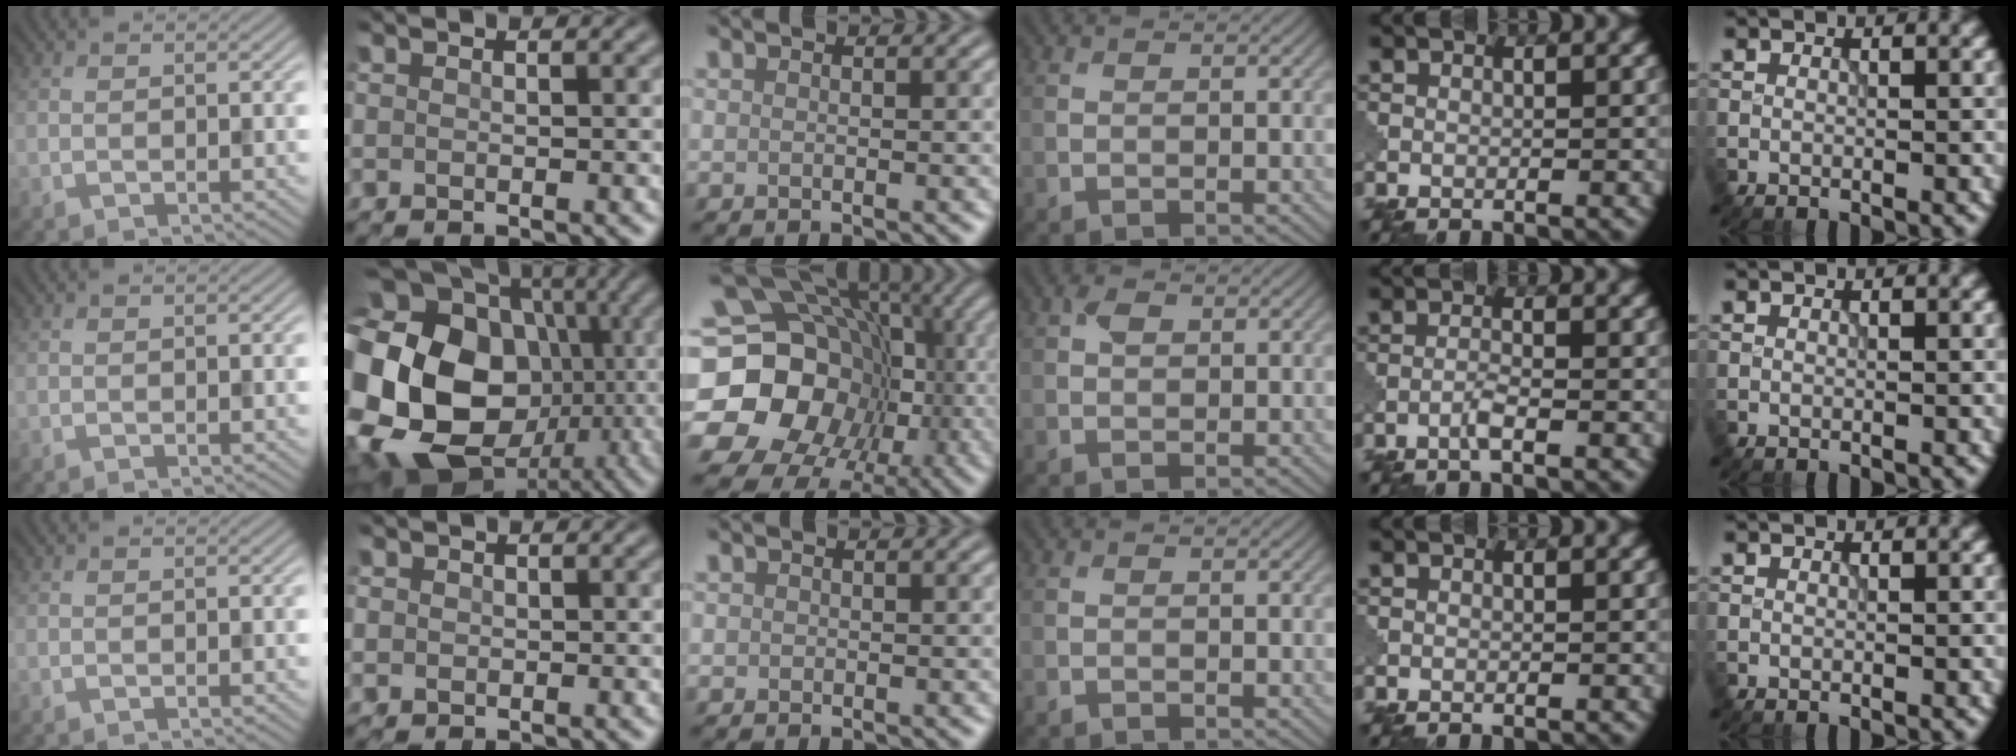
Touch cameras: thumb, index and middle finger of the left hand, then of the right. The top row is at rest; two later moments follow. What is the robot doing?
{"motion": "assemble", "object": "puzzle pieces"}